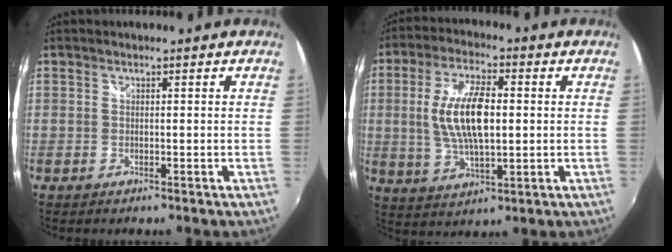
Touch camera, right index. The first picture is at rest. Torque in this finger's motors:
{"motor_torque": [0.47, 0.02, 0.51, 0.18]}